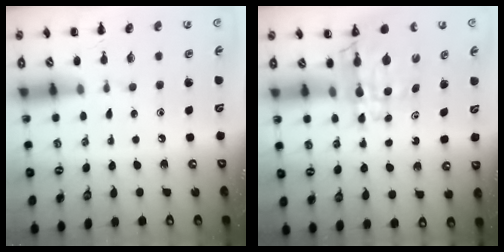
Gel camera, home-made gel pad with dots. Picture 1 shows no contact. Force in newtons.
{"total": 8.5, "press": 7.9, "slide": 3.0}